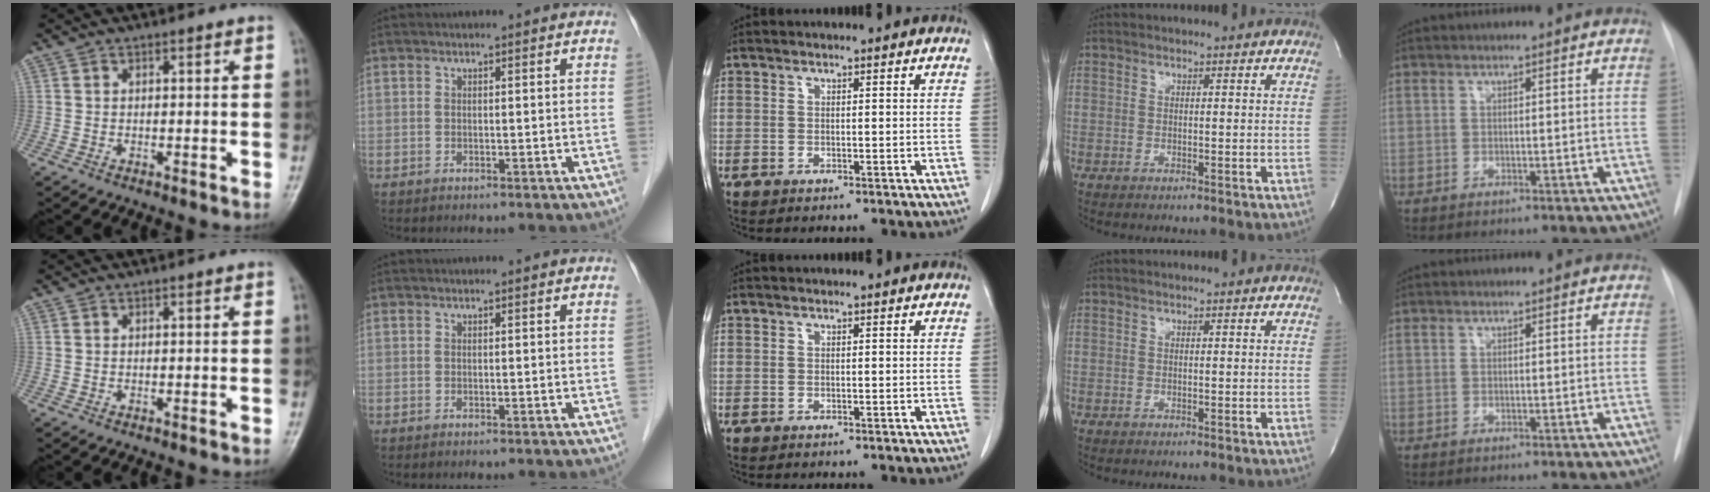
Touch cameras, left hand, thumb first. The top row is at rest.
{}